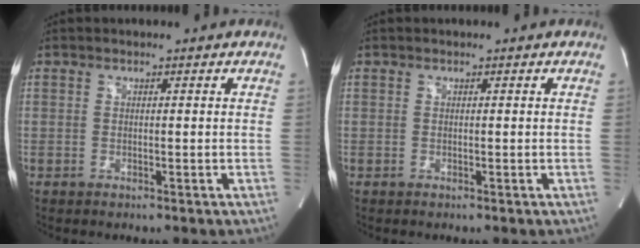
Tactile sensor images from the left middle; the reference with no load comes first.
{"total": 1.4, "force": [0.0, 0.5, -1.3], "torque": [0.014, 0.003, -0.001]}